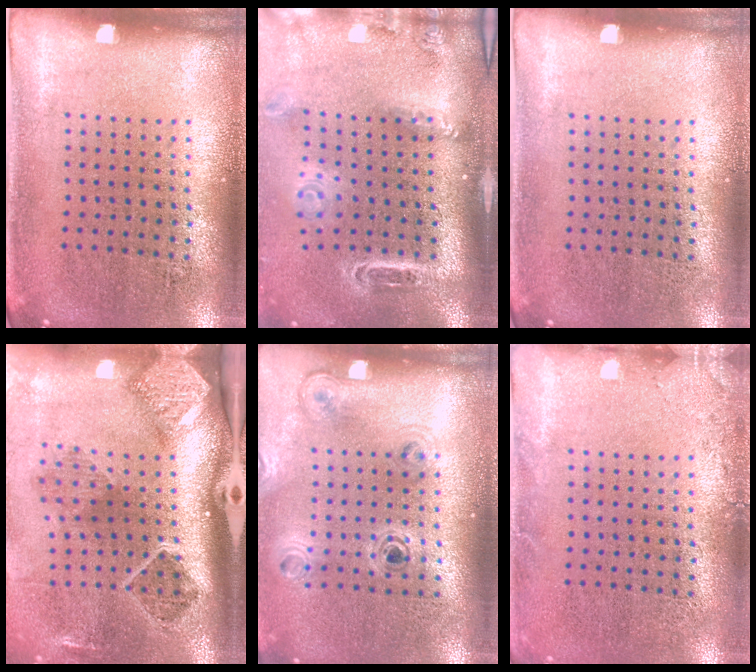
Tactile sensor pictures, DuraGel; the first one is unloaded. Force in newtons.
{"total": 2.8, "press": 2.0, "slide": 1.9}
{"total": 0.0}
{"total": 2.9, "press": 1.9, "slide": 2.2}
{"total": 1.1, "press": 1.1, "slide": 0.2}
{"total": 1.4, "press": 1.4, "slide": 0.3}